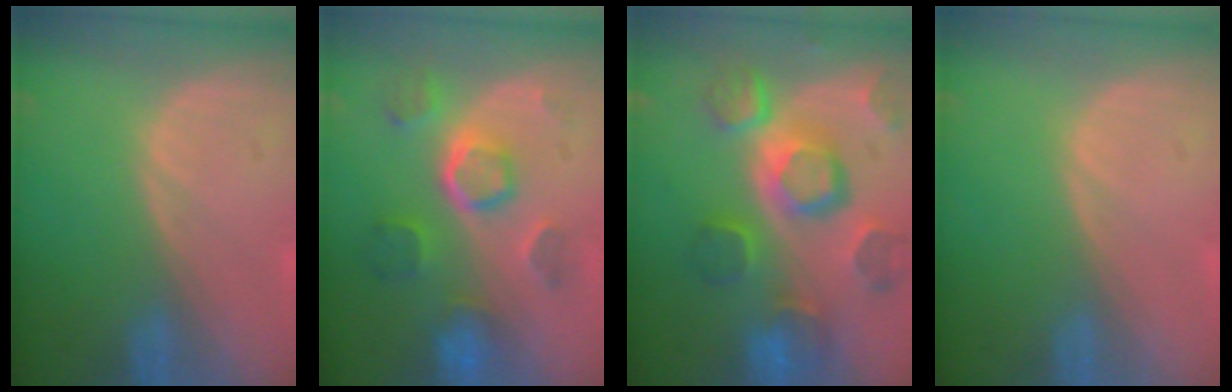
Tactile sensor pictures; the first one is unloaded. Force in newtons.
{"total": 8.7, "press": 7.8, "slide": 3.9}
{"total": 12.1, "press": 10.5, "slide": 6.0}
{"total": 0.0}